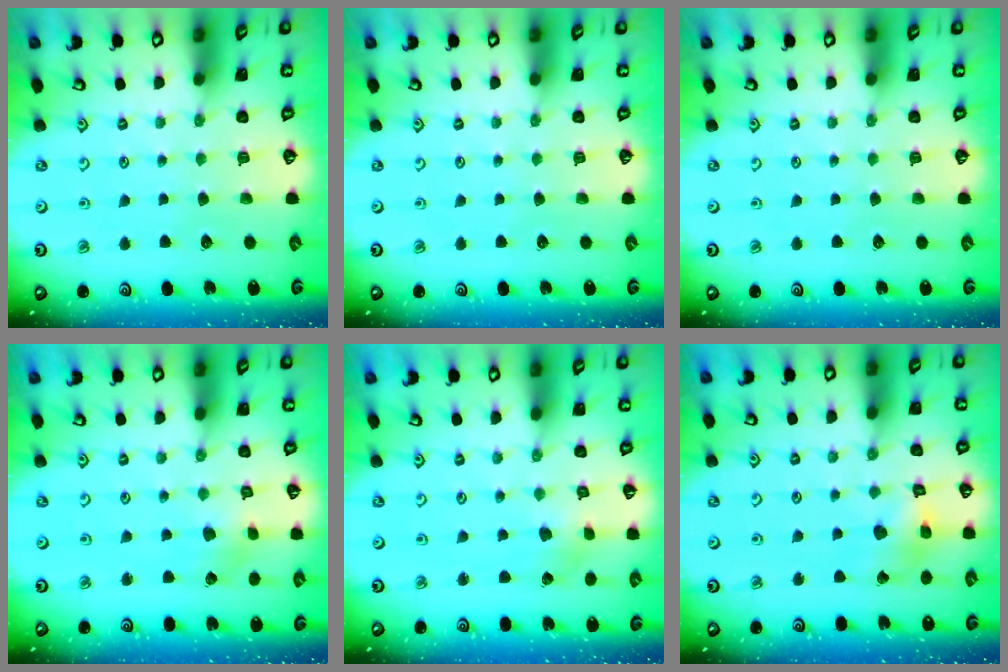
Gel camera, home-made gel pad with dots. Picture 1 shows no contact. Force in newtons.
{"total": 0.0}
{"total": 0.0}
{"total": 3.0, "press": 3.0, "slide": 0.4}
{"total": 1.8, "press": 1.8, "slide": 0.2}
{"total": 8.0, "press": 8.0, "slide": 0.7}